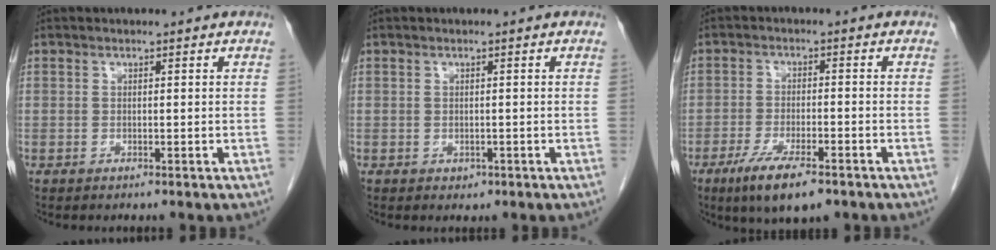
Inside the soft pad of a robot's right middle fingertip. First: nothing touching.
{"total": 0.9, "force": [-0.3, 0.7, 0.3], "torque": [-0.007, 0.001, -0.001]}
{"total": 8.4, "force": [-5.4, 1.8, 6.2], "torque": [-0.109, -0.016, -0.085]}